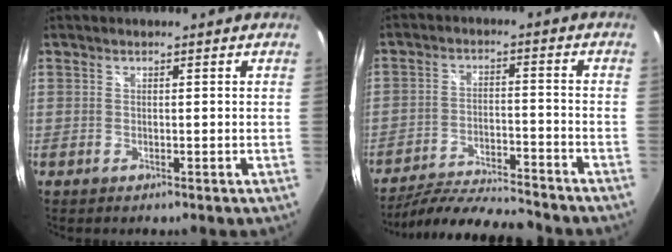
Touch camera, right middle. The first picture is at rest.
{"total": 14.2, "force": [-13.1, 1.3, 5.3], "torque": [-0.117, -0.010, -0.211]}